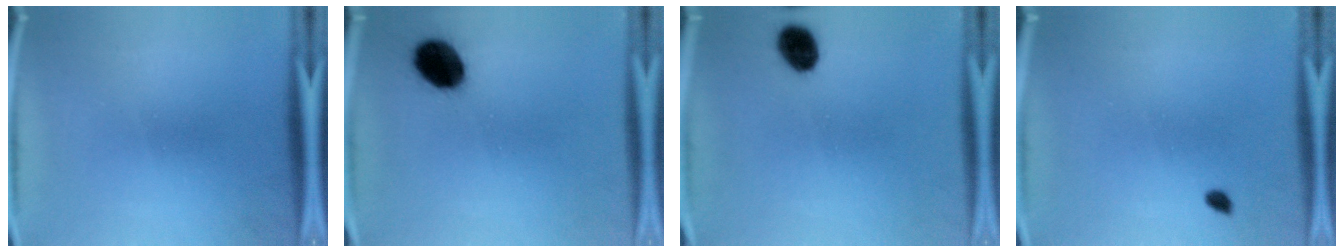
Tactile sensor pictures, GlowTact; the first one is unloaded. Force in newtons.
{"total": 10.2}
{"total": 6.5}
{"total": 0.9}